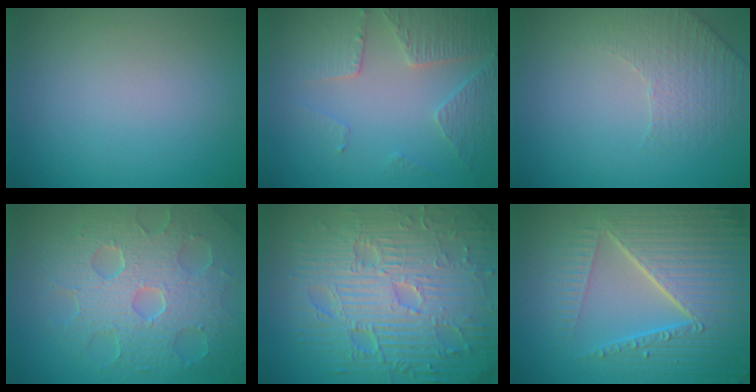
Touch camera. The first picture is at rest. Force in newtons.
{"total": 4.6, "press": 3.4, "slide": 3.1}
{"total": 1.9, "press": 1.6, "slide": 1.0}
{"total": 8.6, "press": 6.1, "slide": 6.1}
{"total": 12.4, "press": 8.0, "slide": 9.5}
{"total": 8.9, "press": 6.1, "slide": 6.4}